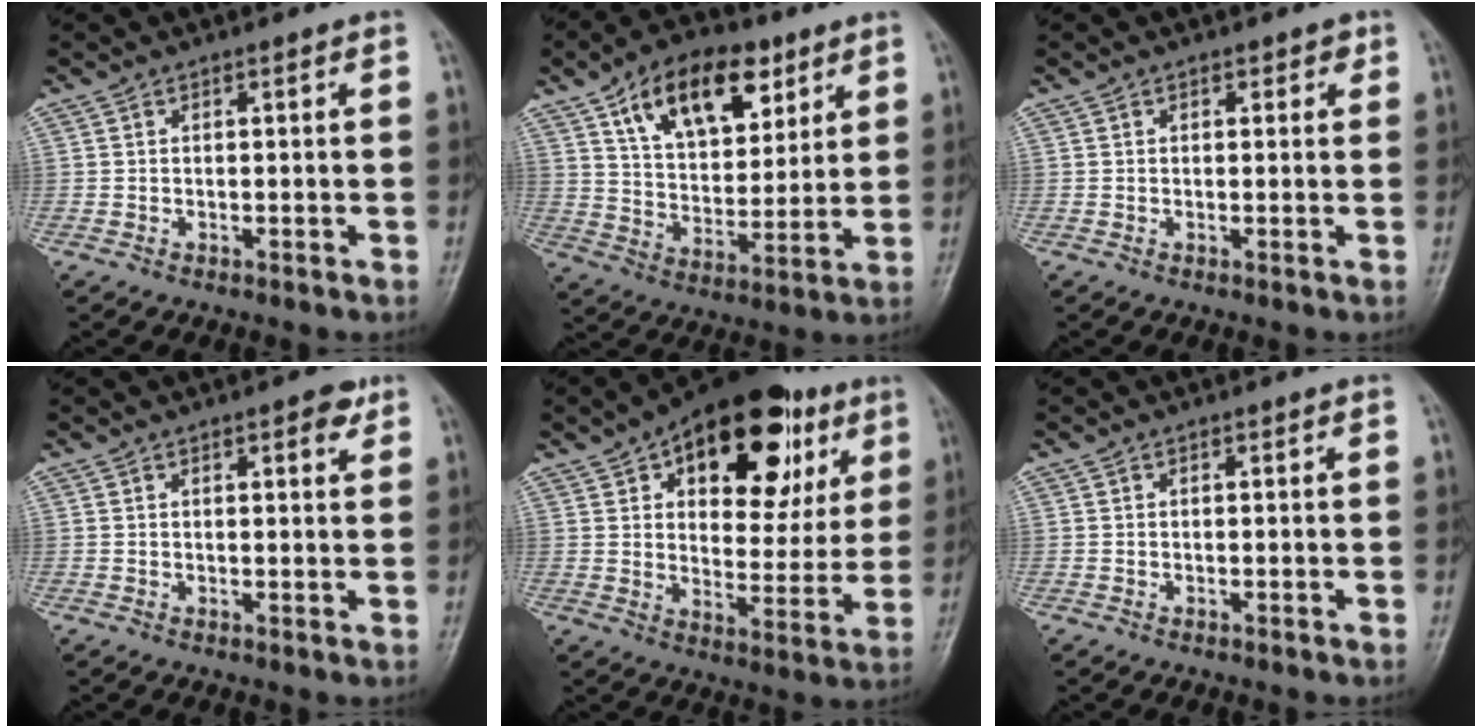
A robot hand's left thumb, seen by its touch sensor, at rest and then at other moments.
{"total": 17.7, "force": [8.8, 10.1, 11.5], "torque": [-0.138, -0.030, 0.154]}
{"total": 1.9, "force": [0.9, 1.4, 1.0], "torque": [0.007, -0.001, 0.007]}
{"total": 3.3, "force": [1.8, 1.4, 2.3], "torque": [-0.017, -0.005, 0.020]}
{"total": 24.6, "force": [11.2, 13.0, 17.7], "torque": [-0.202, -0.007, 0.162]}
{"total": 0.0}